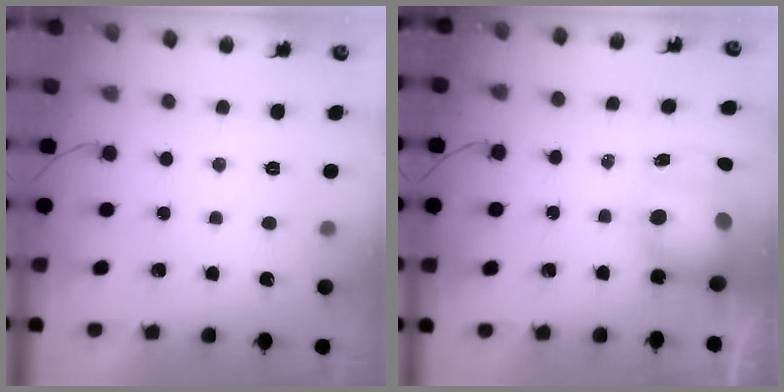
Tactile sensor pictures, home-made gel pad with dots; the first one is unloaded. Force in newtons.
{"total": 10.8, "press": 10.5, "slide": 2.1}